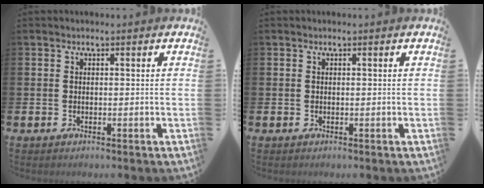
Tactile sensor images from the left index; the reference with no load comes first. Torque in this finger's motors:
{"motor_torque": [0.21, -0.01, 0.06, -0.01]}